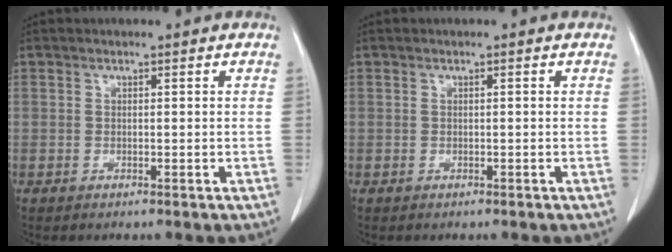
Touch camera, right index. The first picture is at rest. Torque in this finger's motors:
{"motor_torque": [-0.15, -0.08, 0.02, -0.01]}